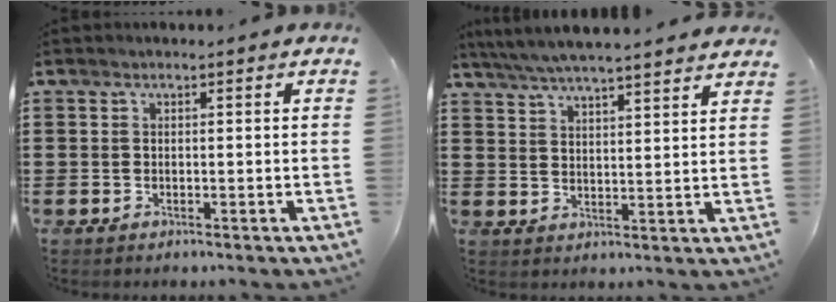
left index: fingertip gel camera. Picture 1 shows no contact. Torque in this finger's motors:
{"motor_torque": [1.49, -0.65, 0.40, 0.21]}